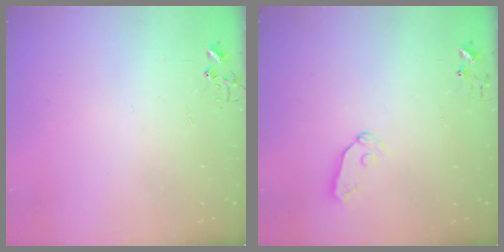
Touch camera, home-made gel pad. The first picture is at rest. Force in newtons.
{"total": 6.5, "press": 6.5, "slide": 0.2}